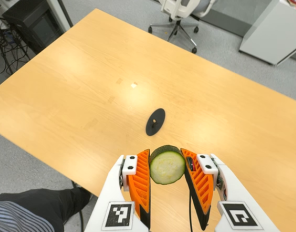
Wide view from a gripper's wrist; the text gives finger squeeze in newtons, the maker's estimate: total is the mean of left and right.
{"total": 9.3, "left": 8.7, "right": 9.8}